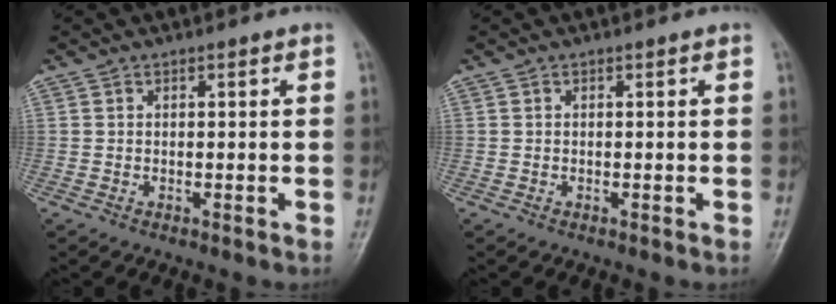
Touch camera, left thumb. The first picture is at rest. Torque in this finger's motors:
{"motor_torque": [0.00, 0.00, 0.00, 0.00, 0.00]}